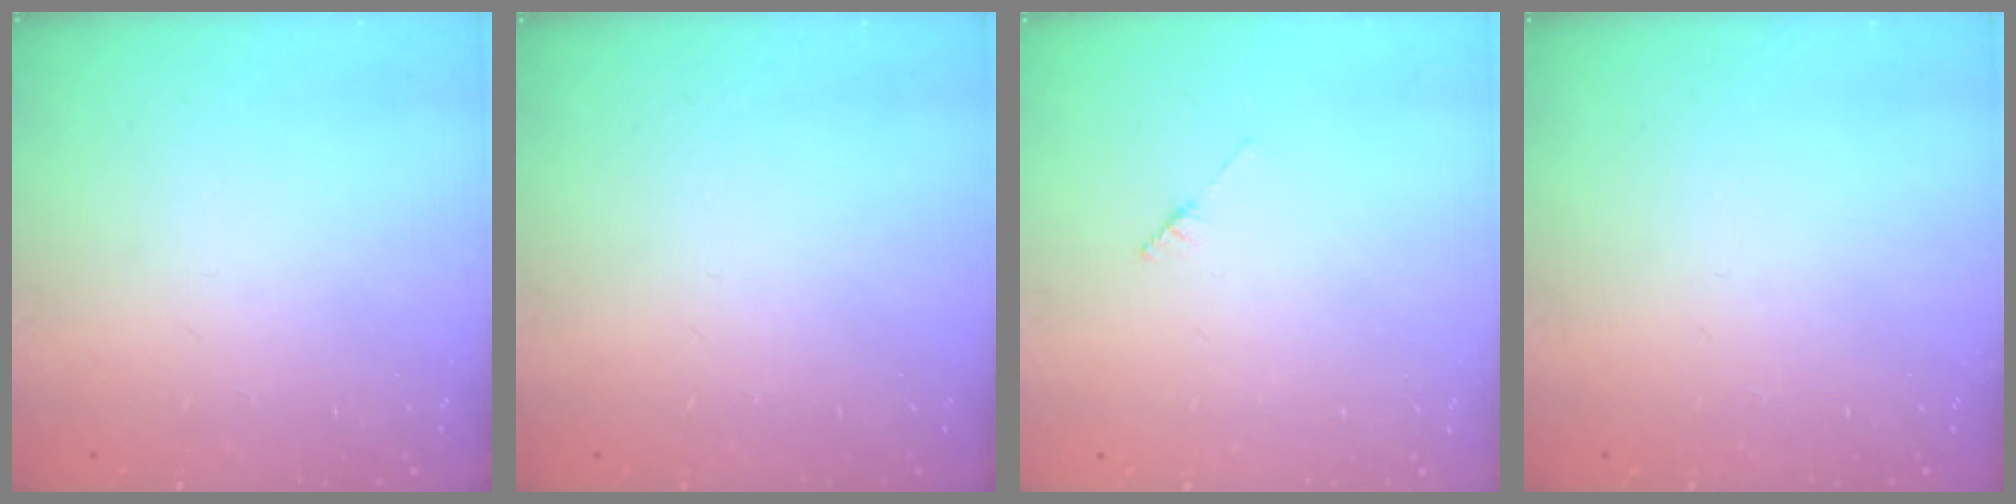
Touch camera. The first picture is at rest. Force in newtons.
{"total": 0.0}
{"total": 1.7, "press": 1.6, "slide": 0.2}
{"total": 0.0}